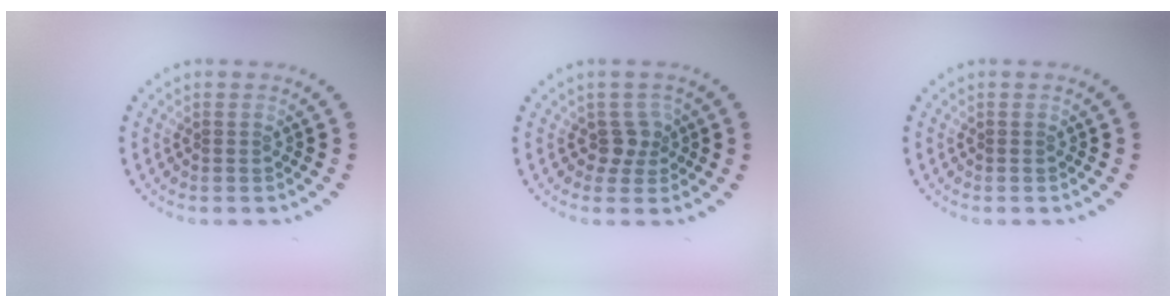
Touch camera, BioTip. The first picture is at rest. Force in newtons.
{"total": 1.8, "press": 1.4, "slide": 1.1}
{"total": 0.0}